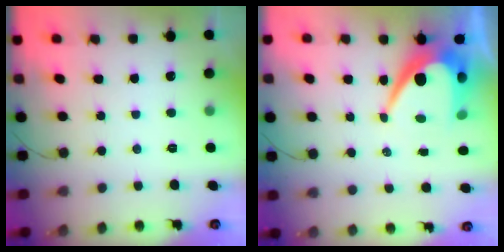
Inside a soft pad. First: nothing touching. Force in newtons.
{"total": 11.0, "press": 11.0, "slide": 0.8}